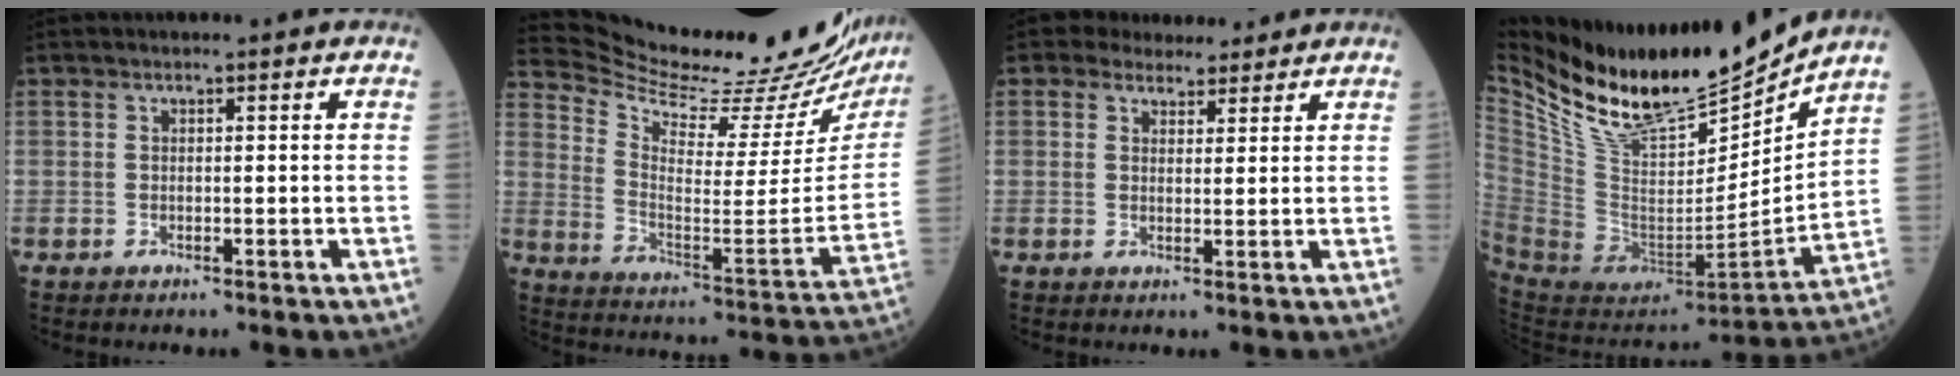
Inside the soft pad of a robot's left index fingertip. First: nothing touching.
{"total": 28.3, "force": [26.4, 4.0, 9.5], "torque": [-0.163, -0.097, 0.354]}
{"total": 5.0, "force": [4.3, 2.4, 0.9], "torque": [-0.008, 0.014, 0.059]}
{"total": 22.7, "force": [19.8, 4.1, 10.3], "torque": [-0.199, -0.041, 0.351]}